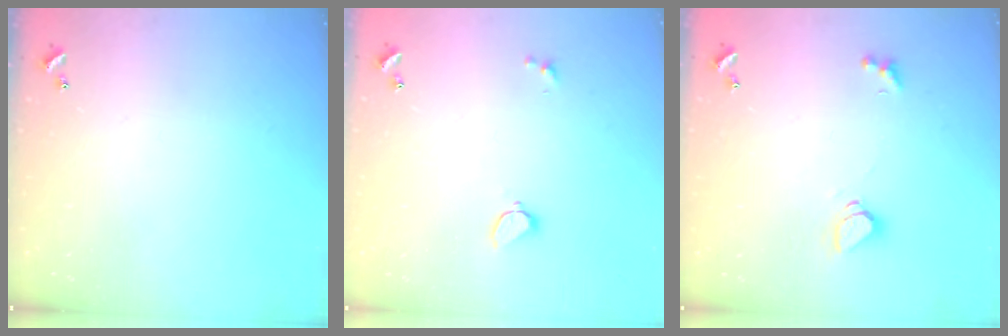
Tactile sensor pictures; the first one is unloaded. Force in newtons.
{"total": 1.7, "press": 1.6, "slide": 0.5}
{"total": 1.6, "press": 1.5, "slide": 0.4}